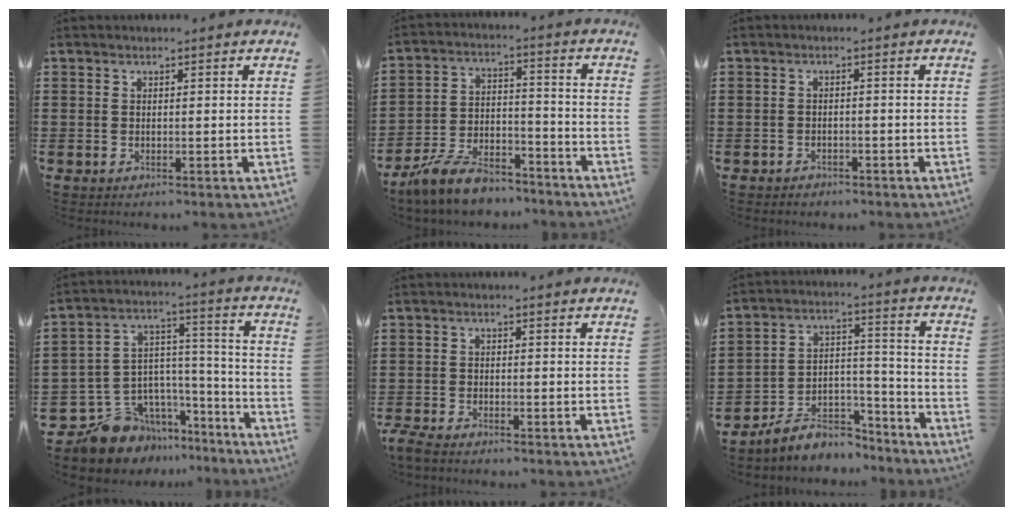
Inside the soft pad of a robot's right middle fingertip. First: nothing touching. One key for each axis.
{"total": 9.0, "fx": -7.9, "fy": 2.5, "fz": 3.5, "tx": -0.077, "ty": 0.020, "tz": -0.156}
{"total": 1.1, "fx": -1.0, "fy": 0.5, "fz": 0.0, "tx": -0.001, "ty": 0.005, "tz": -0.024}
{"total": 10.7, "fx": -9.0, "fy": 5.7, "fz": 1.4, "tx": -0.053, "ty": 0.011, "tz": -0.170}
{"total": 2.3, "fx": -2.1, "fy": 0.3, "fz": 0.9, "tx": -0.031, "ty": 0.001, "tz": -0.046}
{"total": 6.9, "fx": -6.2, "fy": 2.9, "fz": 1.1, "tx": -0.020, "ty": 0.020, "tz": -0.121}